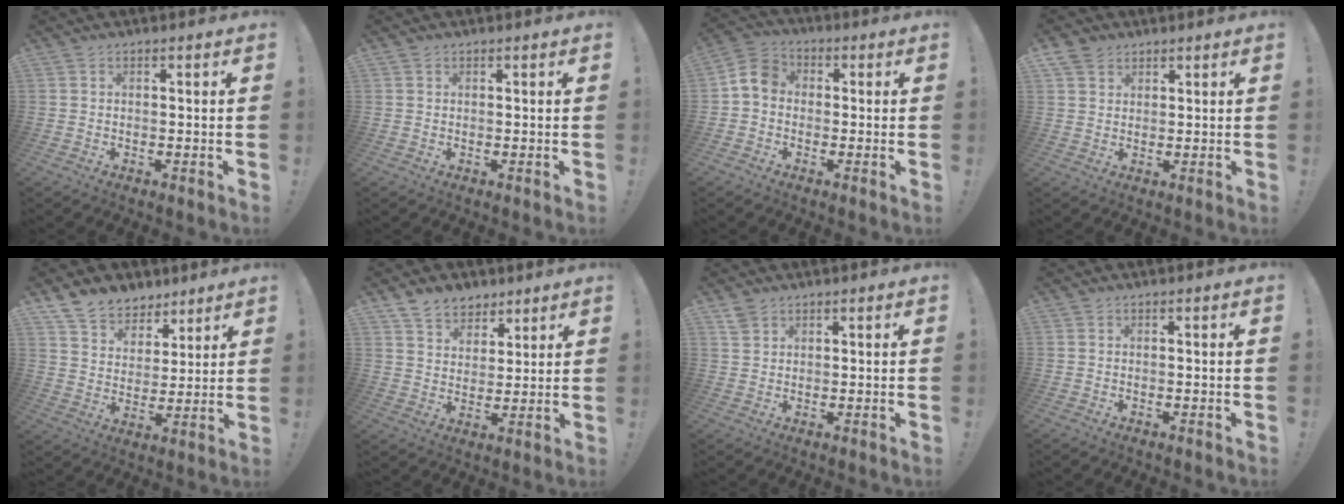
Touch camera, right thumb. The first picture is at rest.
{"total": 0.6, "force": [0.4, 0.4, 0.0], "torque": [0.004, -0.001, 0.007]}
{"total": 6.8, "force": [-0.5, 5.3, 4.2], "torque": [-0.084, 0.018, -0.005]}
{"total": 4.6, "force": [3.1, 3.2, 1.2], "torque": [-0.022, -0.011, 0.059]}
{"total": 10.2, "force": [7.6, 6.5, 1.8], "torque": [-0.037, -0.057, 0.150]}
{"total": 8.5, "force": [6.2, 5.6, 1.5], "torque": [-0.030, -0.040, 0.123]}
{"total": 2.9, "force": [2.3, 1.6, 0.9], "torque": [-0.017, -0.009, 0.045]}
{"total": 0.0}